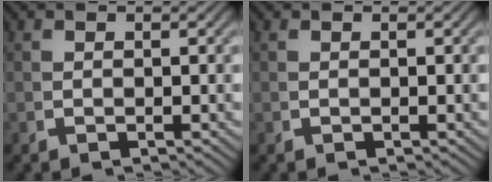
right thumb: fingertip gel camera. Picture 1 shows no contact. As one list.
[{"total": 0.0}]